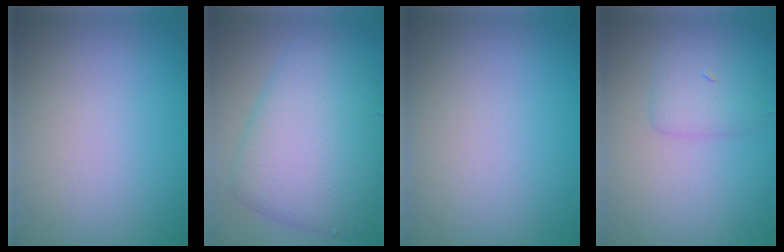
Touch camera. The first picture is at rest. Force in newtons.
{"total": 8.0, "press": 8.0, "slide": 0.2}
{"total": 0.0}
{"total": 2.3, "press": 2.3, "slide": 0.1}